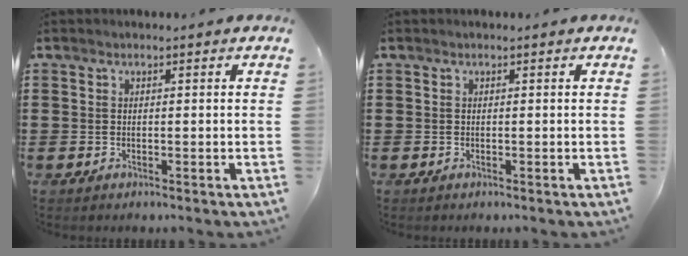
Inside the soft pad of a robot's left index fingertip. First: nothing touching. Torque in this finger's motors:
{"motor_torque": [0.00, 0.00, 0.00, 0.00]}